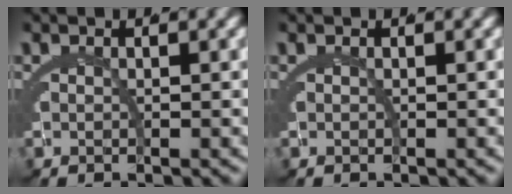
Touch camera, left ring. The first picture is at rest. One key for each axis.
{"total": 0.0}